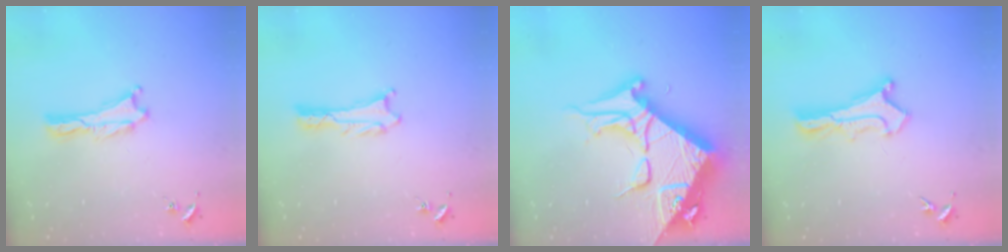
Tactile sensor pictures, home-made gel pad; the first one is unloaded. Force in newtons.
{"total": 0.6, "press": 0.6, "slide": 0.1}
{"total": 15.4, "press": 15.3, "slide": 1.7}
{"total": 1.1, "press": 1.1, "slide": 0.1}